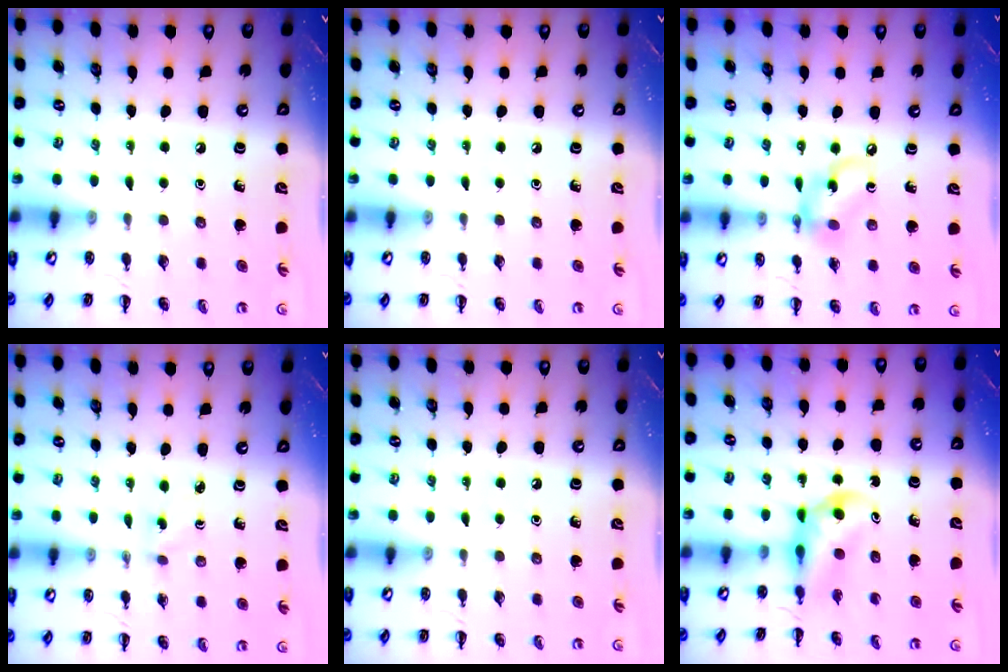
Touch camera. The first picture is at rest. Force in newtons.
{"total": 0.0}
{"total": 9.4, "press": 9.3, "slide": 1.4}
{"total": 1.5, "press": 1.3, "slide": 0.6}
{"total": 0.0}
{"total": 4.3, "press": 4.1, "slide": 1.0}